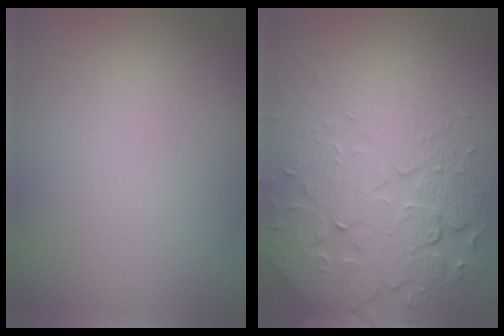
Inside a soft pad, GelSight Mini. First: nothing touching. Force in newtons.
{"total": 8.0, "press": 5.6, "slide": 5.6}